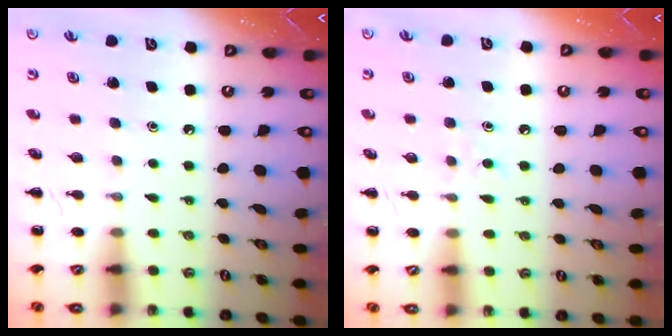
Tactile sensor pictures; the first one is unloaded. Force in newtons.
{"total": 2.9, "press": 2.7, "slide": 1.1}